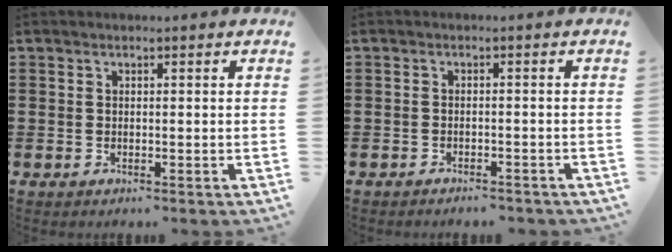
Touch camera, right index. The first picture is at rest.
{"total": 1.4, "force": [-1.3, 0.1, 0.2], "torque": [-0.010, 0.002, -0.028]}